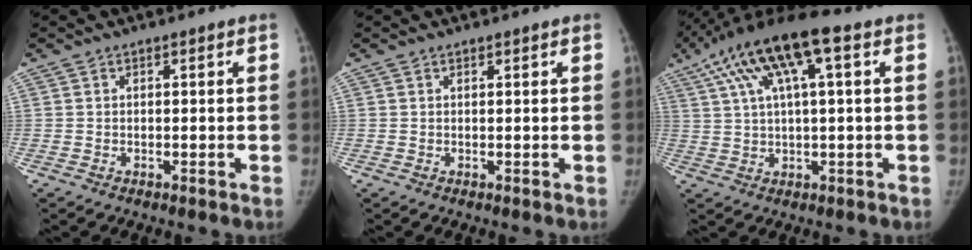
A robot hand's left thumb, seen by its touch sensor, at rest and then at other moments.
{"total": 0.5, "force": [0.4, 0.1, 0.3], "torque": [-0.002, -0.001, 0.008]}
{"total": 15.6, "force": [6.2, 4.3, 13.6], "torque": [-0.261, 0.025, 0.107]}